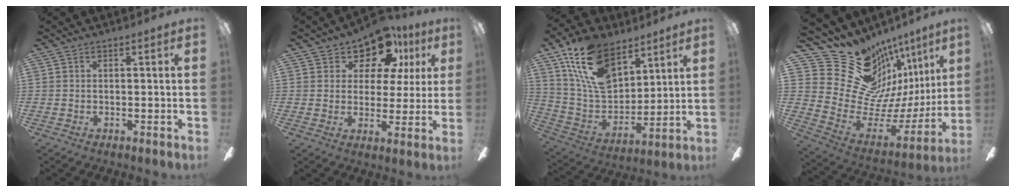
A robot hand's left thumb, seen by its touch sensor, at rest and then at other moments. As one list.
[{"total": 12.3, "force": [8.5, 6.9, 5.7], "torque": [-0.094, -0.047, 0.154]}, {"total": 19.5, "force": [12.0, 10.9, 10.8], "torque": [-0.215, -0.048, 0.225]}, {"total": 25.6, "force": [16.7, 15.8, 11.4], "torque": [-0.193, -0.129, 0.334]}]